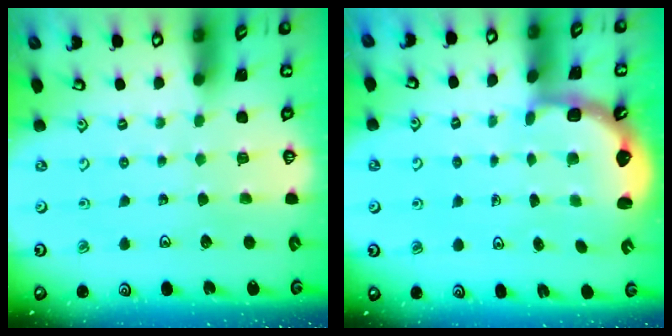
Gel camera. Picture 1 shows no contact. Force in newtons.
{"total": 2.6, "press": 2.3, "slide": 1.3}